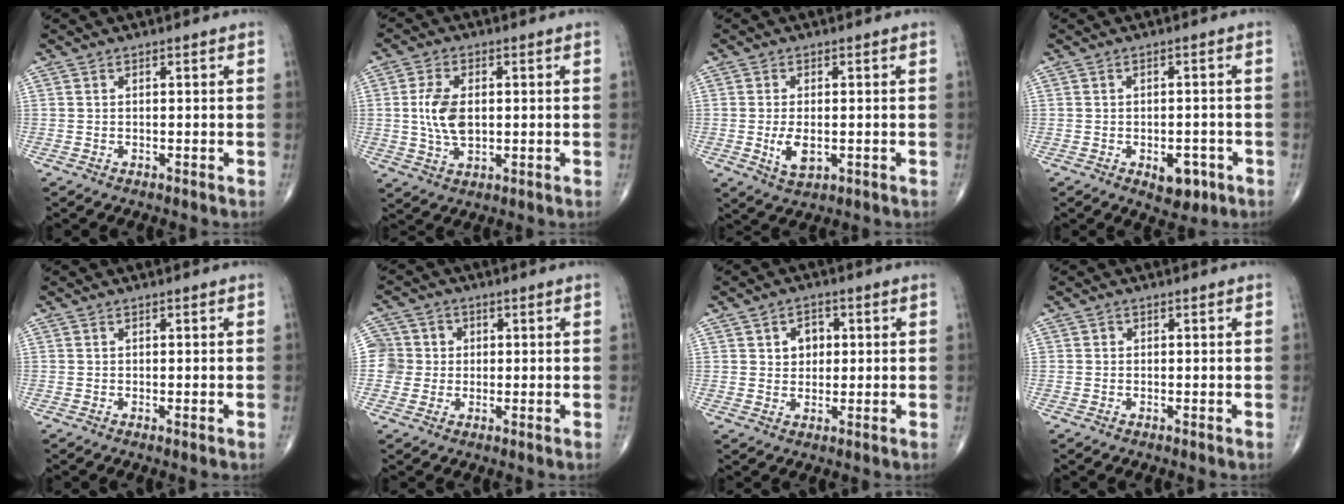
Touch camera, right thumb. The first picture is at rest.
{"total": 7.8, "force": [0.4, 4.5, 6.4], "torque": [-0.125, -0.003, 0.009]}
{"total": 5.0, "force": [-0.9, 2.5, 4.2], "torque": [-0.079, -0.009, -0.011]}
{"total": 5.3, "force": [-2.3, 3.0, 3.7], "torque": [-0.034, 0.009, -0.023]}
{"total": 0.8, "force": [-0.2, 0.1, 0.7], "torque": [-0.014, -0.002, -0.003]}
{"total": 5.8, "force": [0.3, 5.7, 0.6], "torque": [0.018, 0.011, -0.002]}
{"total": 4.4, "force": [1.1, 3.5, 2.5], "torque": [-0.014, -0.001, 0.014]}
{"total": 0.5, "force": [0.0, 0.5, 0.1], "torque": [0.002, 0.002, -0.002]}